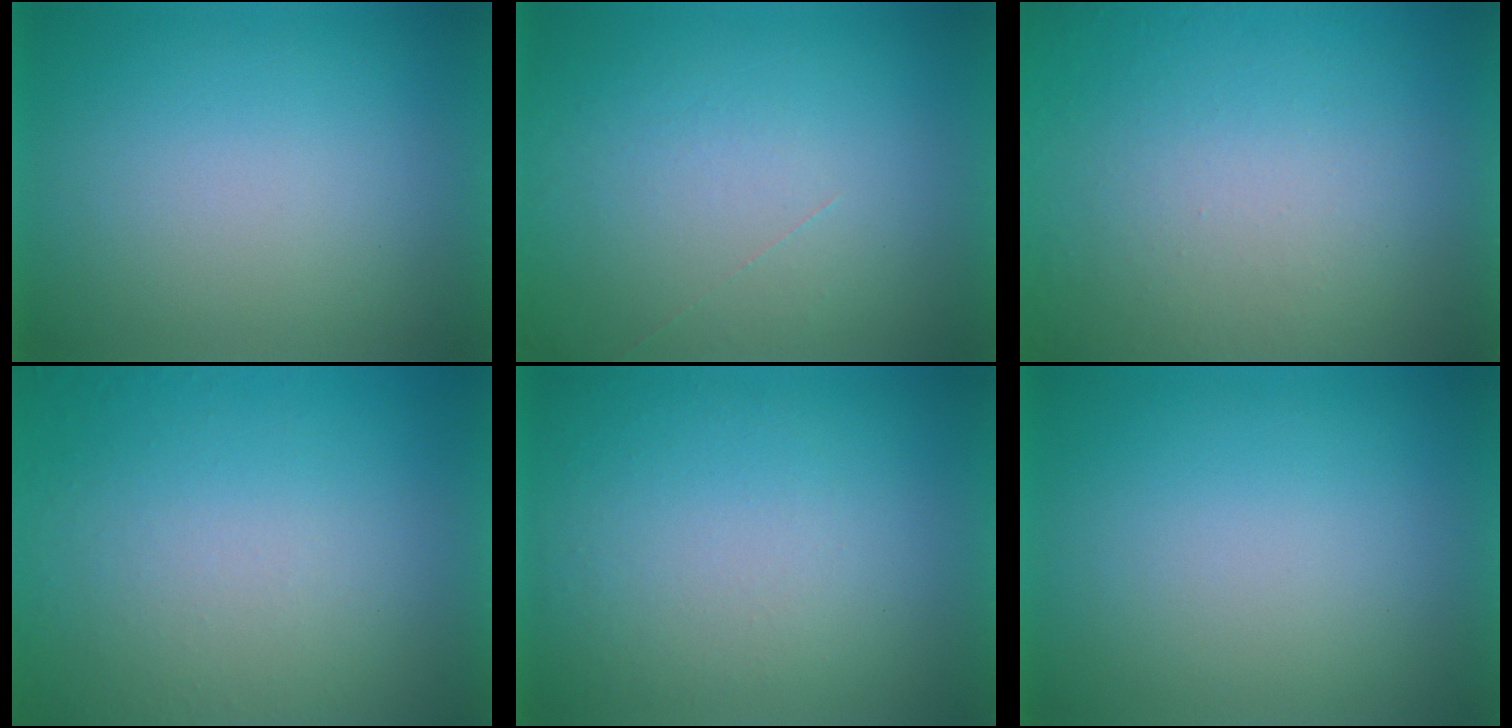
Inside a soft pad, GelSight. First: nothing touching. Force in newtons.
{"total": 1.2}
{"total": 7.6}
{"total": 4.7}
{"total": 1.0}
{"total": 0.0}